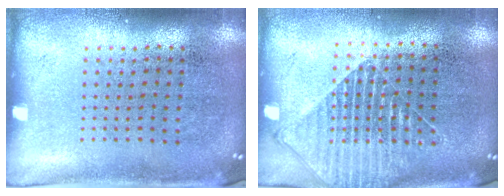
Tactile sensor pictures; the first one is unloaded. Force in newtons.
{"total": 1.6, "press": 1.4, "slide": 0.8}